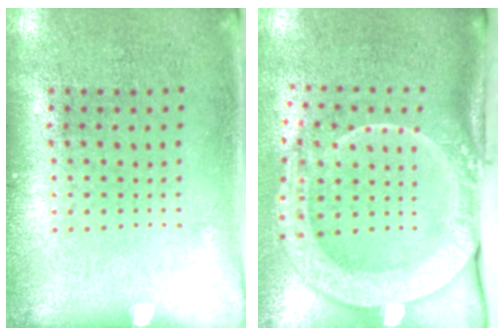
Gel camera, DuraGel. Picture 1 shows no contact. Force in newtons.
{"total": 2.8, "press": 2.1, "slide": 1.9}